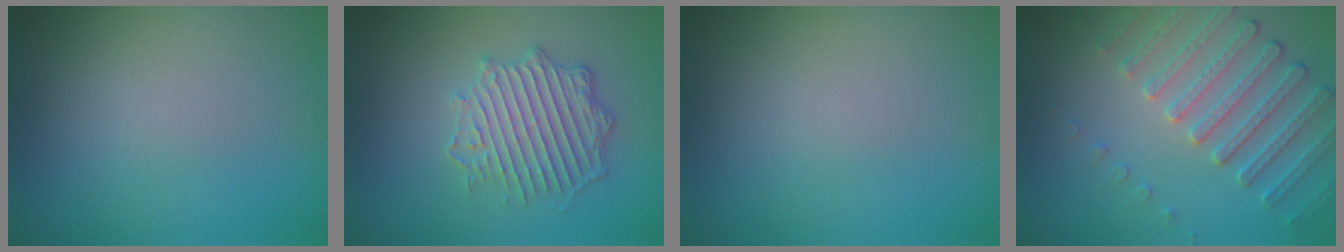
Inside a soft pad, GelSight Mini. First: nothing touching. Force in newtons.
{"total": 3.9, "press": 3.8, "slide": 0.9}
{"total": 0.0}
{"total": 4.0, "press": 3.8, "slide": 1.4}